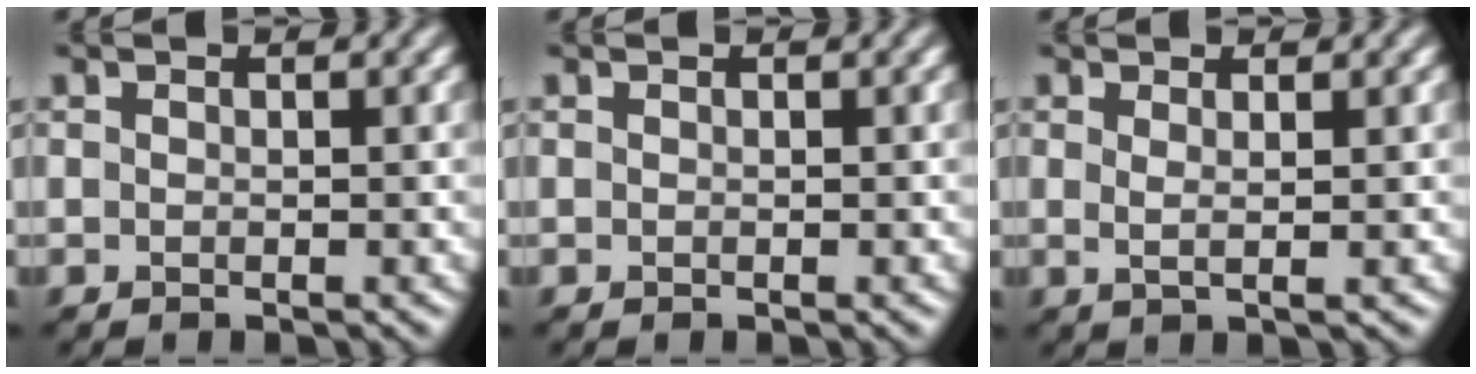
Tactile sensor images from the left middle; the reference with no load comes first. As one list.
[{"total": 0.0}, {"total": 1.3, "force": [0.4, 0.0, 1.2], "torque": [-0.015, -0.006, 0.004]}]